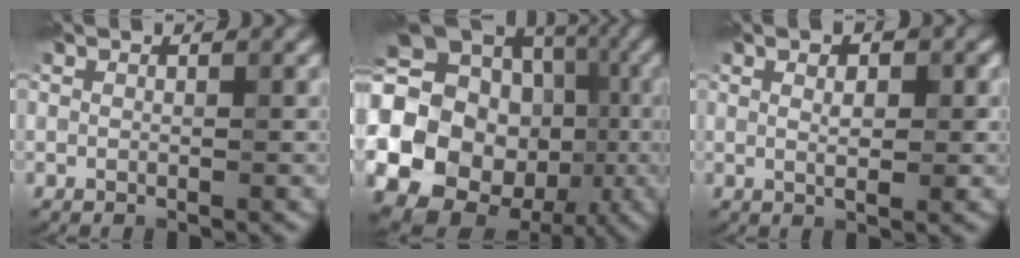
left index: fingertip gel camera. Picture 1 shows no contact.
{"total": 25.9, "force": [-5.1, 23.4, 9.8], "torque": [-0.186, -0.016, -0.118]}
{"total": 2.8, "force": [0.8, 1.2, 2.4], "torque": [-0.020, -0.002, 0.007]}